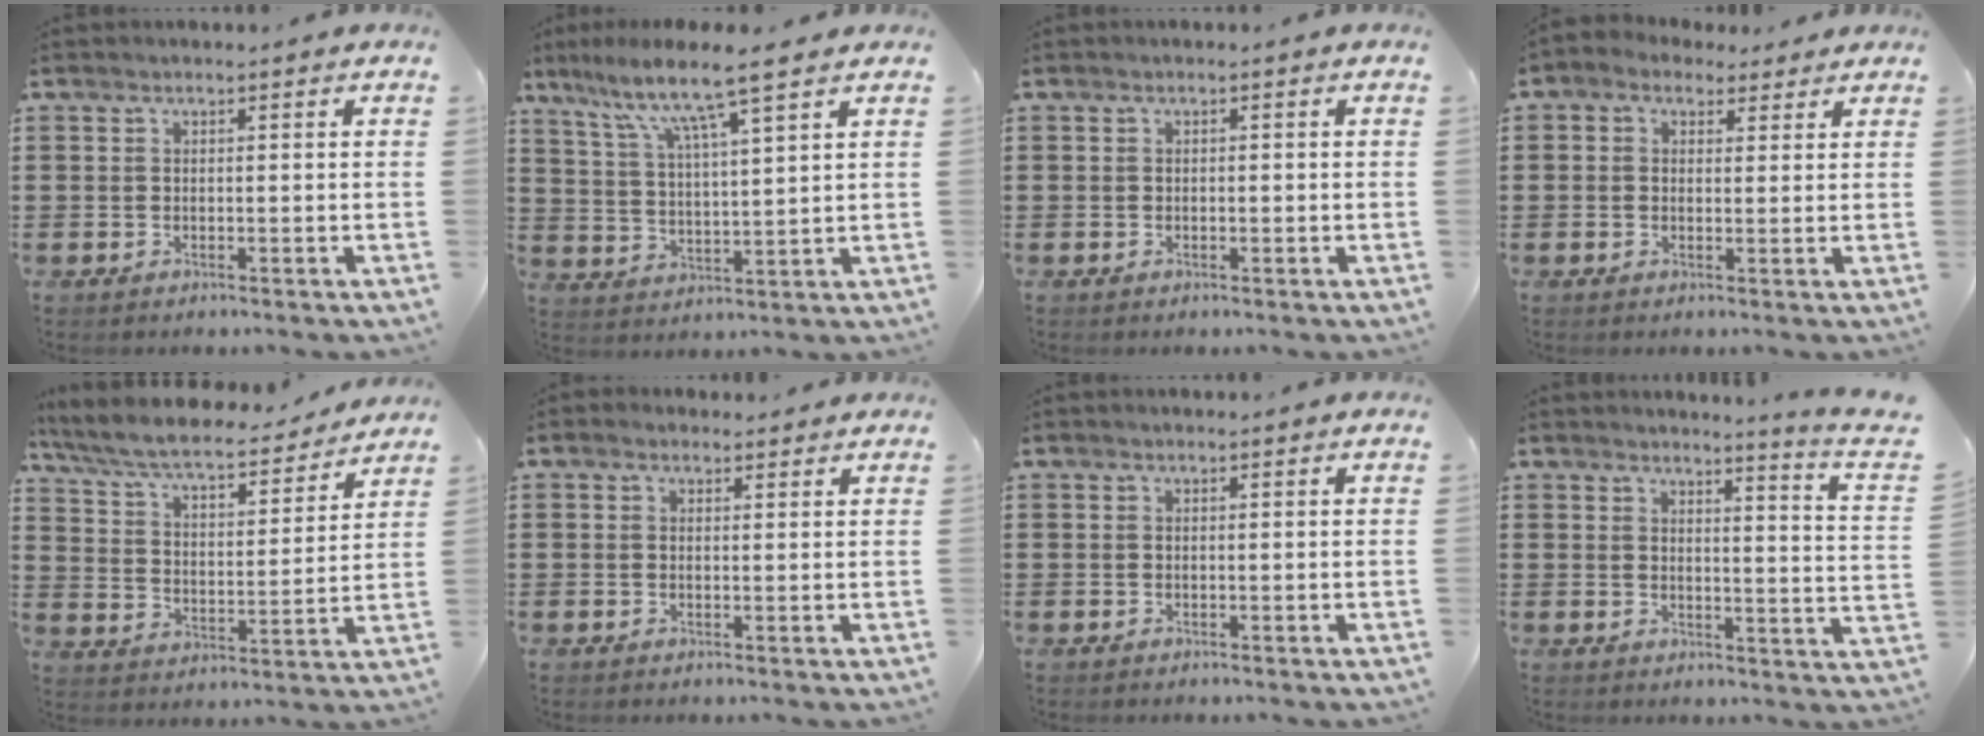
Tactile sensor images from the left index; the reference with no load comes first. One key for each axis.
{"total": 8.5, "fx": 6.4, "fy": 0.0, "fz": 5.6, "tx": -0.128, "ty": -0.029, "tz": 0.106}
{"total": 0.5, "fx": -0.3, "fy": 0.4, "fz": 0.3, "tx": -0.008, "ty": -0.001, "tz": -0.005}
{"total": 1.8, "fx": 0.9, "fy": 1.4, "fz": 0.6, "tx": -0.018, "ty": 0.009, "tz": 0.017}
{"total": 7.3, "fx": 6.5, "fy": 1.0, "fz": 3.2, "tx": -0.090, "ty": -0.038, "tz": 0.108}
{"total": 1.2, "fx": 0.8, "fy": 0.9, "fz": 0.2, "tx": 0.001, "ty": 0.003, "tz": 0.014}
{"total": 0.0}
{"total": 3.1, "fx": 2.7, "fy": -1.3, "fz": 0.8, "tx": -0.022, "ty": -0.031, "tz": 0.041}